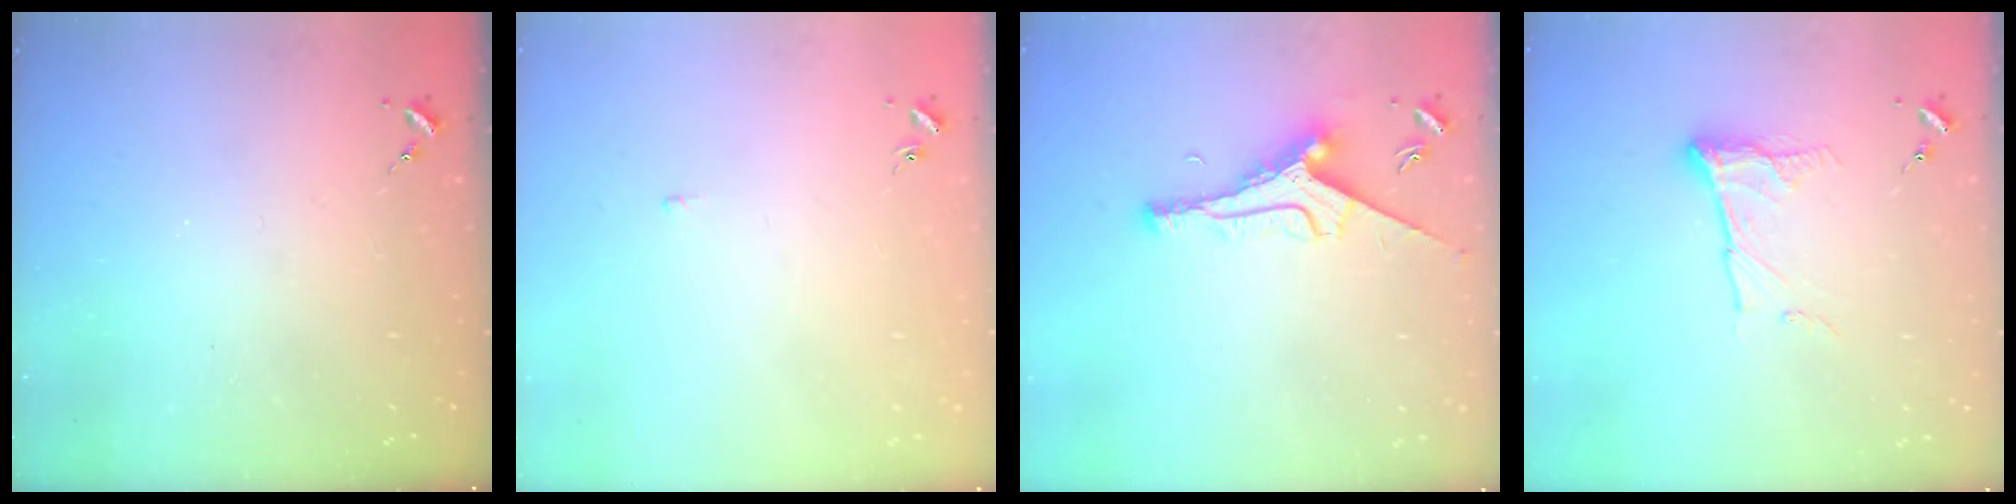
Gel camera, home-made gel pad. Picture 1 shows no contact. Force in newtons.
{"total": 1.8, "press": 1.8, "slide": 0.5}
{"total": 9.6, "press": 9.6, "slide": 0.7}
{"total": 10.7, "press": 10.7, "slide": 0.6}